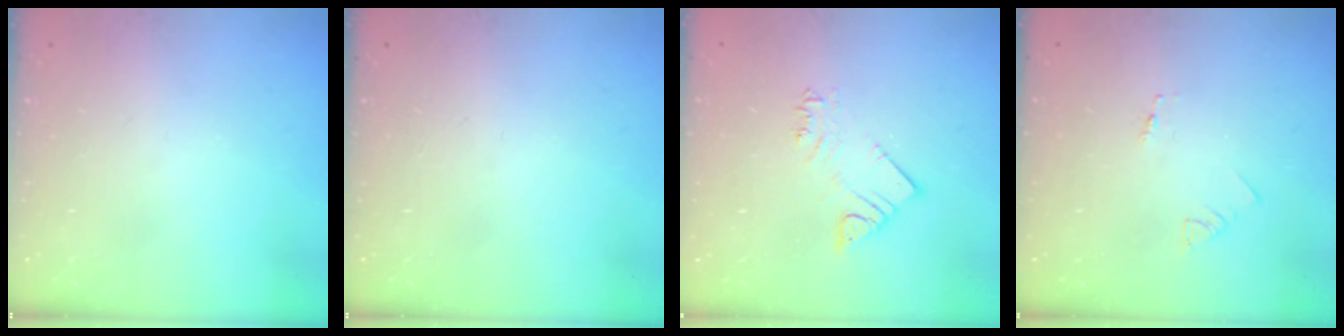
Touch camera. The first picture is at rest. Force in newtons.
{"total": 0.0}
{"total": 3.4, "press": 3.4, "slide": 0.2}
{"total": 1.3, "press": 1.2, "slide": 0.1}